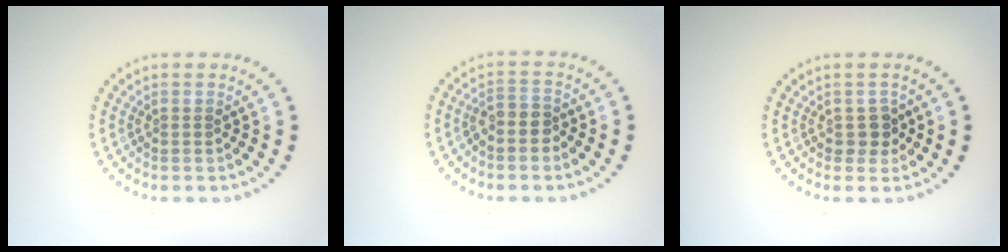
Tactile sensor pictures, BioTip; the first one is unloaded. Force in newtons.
{"total": 2.0, "press": 1.7, "slide": 1.0}
{"total": 1.5, "press": 1.3, "slide": 0.7}